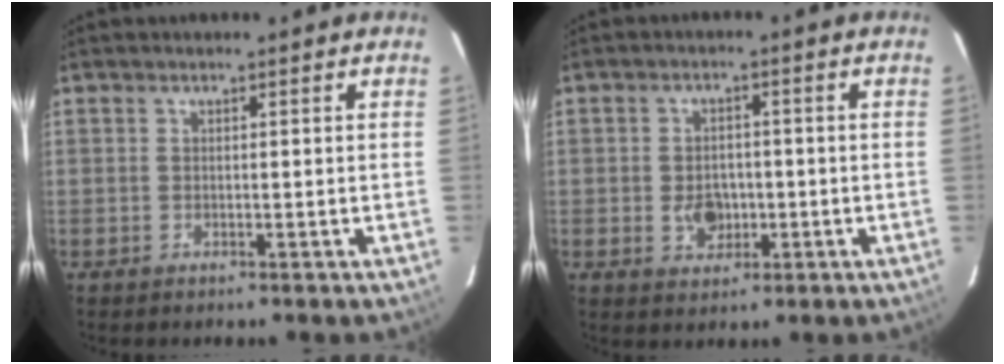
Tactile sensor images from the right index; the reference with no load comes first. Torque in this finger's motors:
{"motor_torque": [0.03, -0.03, 0.02, 0.02]}